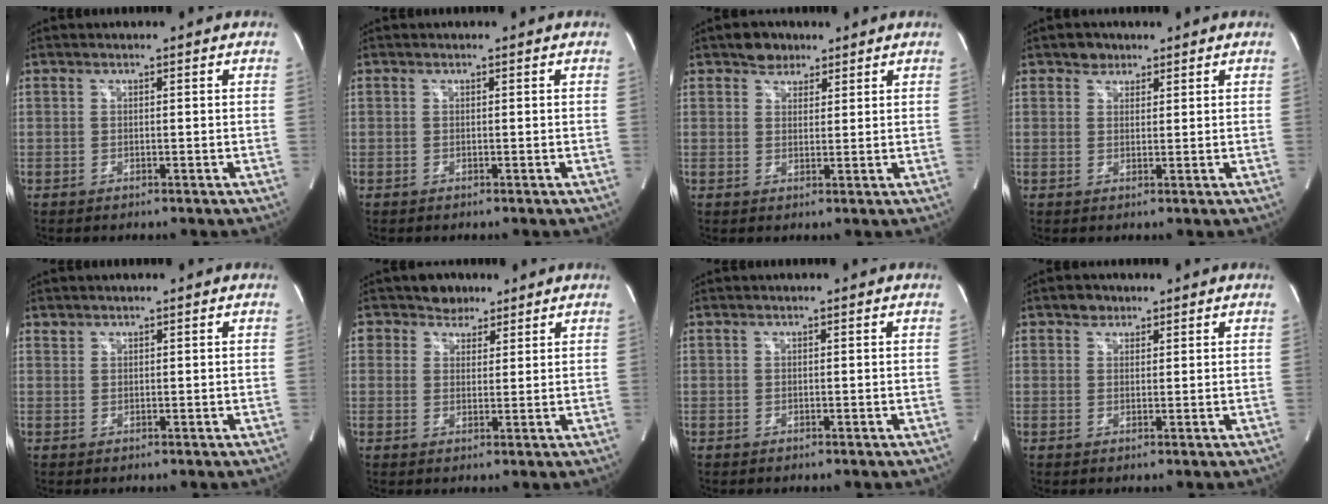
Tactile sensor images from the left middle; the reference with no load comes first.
{"total": 0.0}
{"total": 3.4, "force": [2.5, 2.2, 0.8], "torque": [-0.013, 0.005, 0.039]}
{"total": 2.2, "force": [1.6, 1.6, 0.3], "torque": [-0.004, 0.002, 0.021]}
{"total": 0.8, "force": [0.7, 0.2, -0.1], "torque": [0.001, 0.004, 0.014]}
{"total": 3.7, "force": [2.6, 2.6, -0.1], "torque": [0.006, 0.002, 0.036]}
{"total": 0.0}
{"total": 2.0, "force": [1.4, 1.4, 0.4], "torque": [-0.007, 0.002, 0.020]}